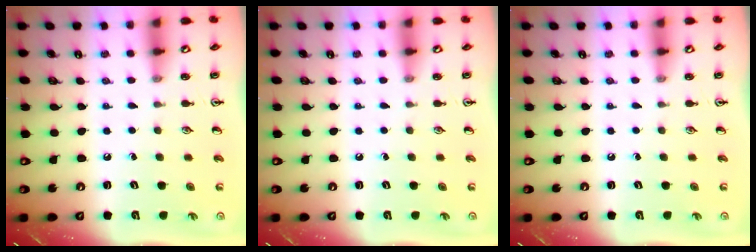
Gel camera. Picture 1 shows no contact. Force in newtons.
{"total": 0.0}
{"total": 0.0}